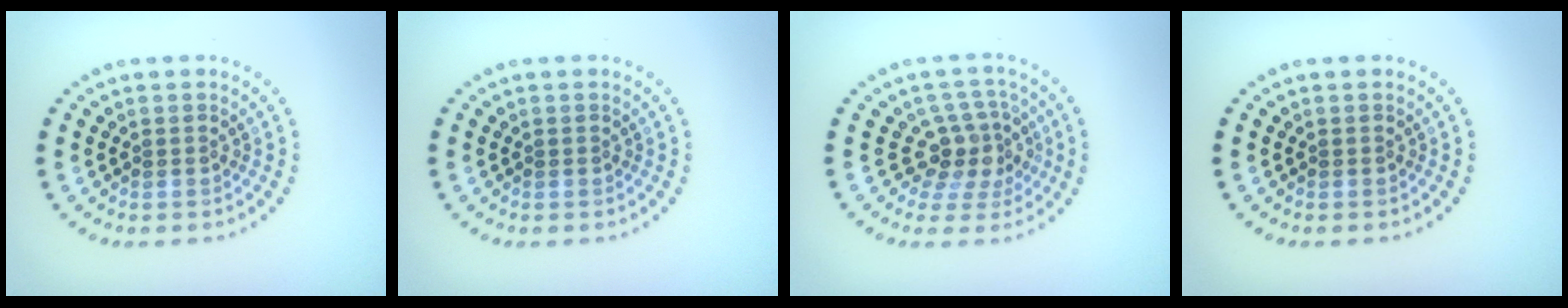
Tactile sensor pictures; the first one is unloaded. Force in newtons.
{"total": 0.0}
{"total": 3.6, "press": 2.8, "slide": 2.3}
{"total": 0.0}